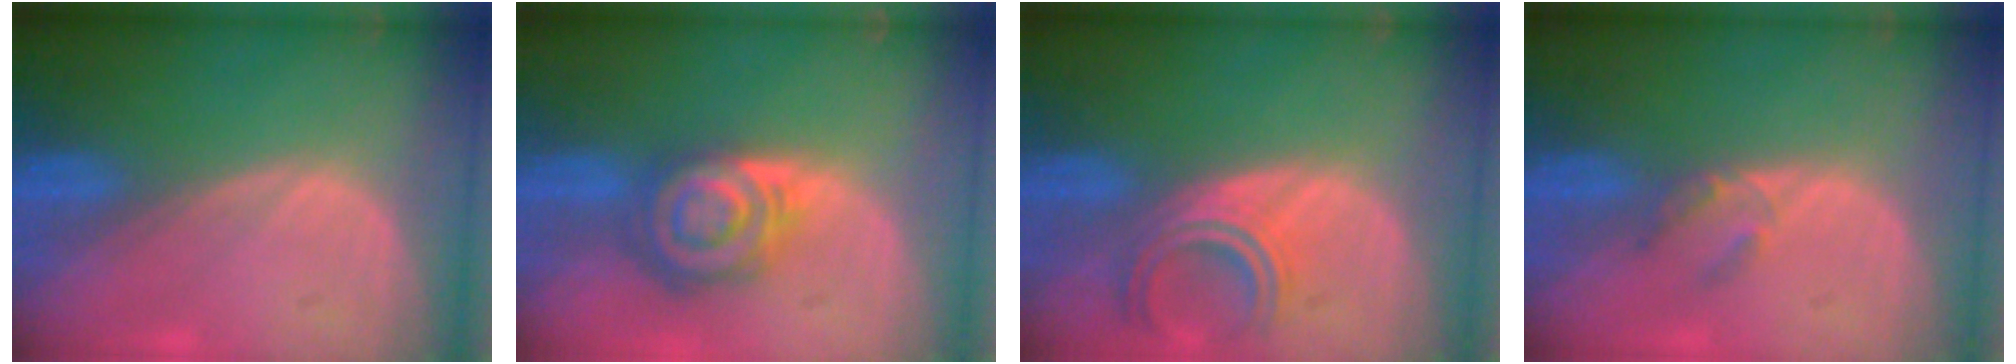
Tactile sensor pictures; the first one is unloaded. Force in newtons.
{"total": 8.0, "press": 7.0, "slide": 3.9}
{"total": 5.2, "press": 5.0, "slide": 1.4}
{"total": 2.3, "press": 2.0, "slide": 1.1}